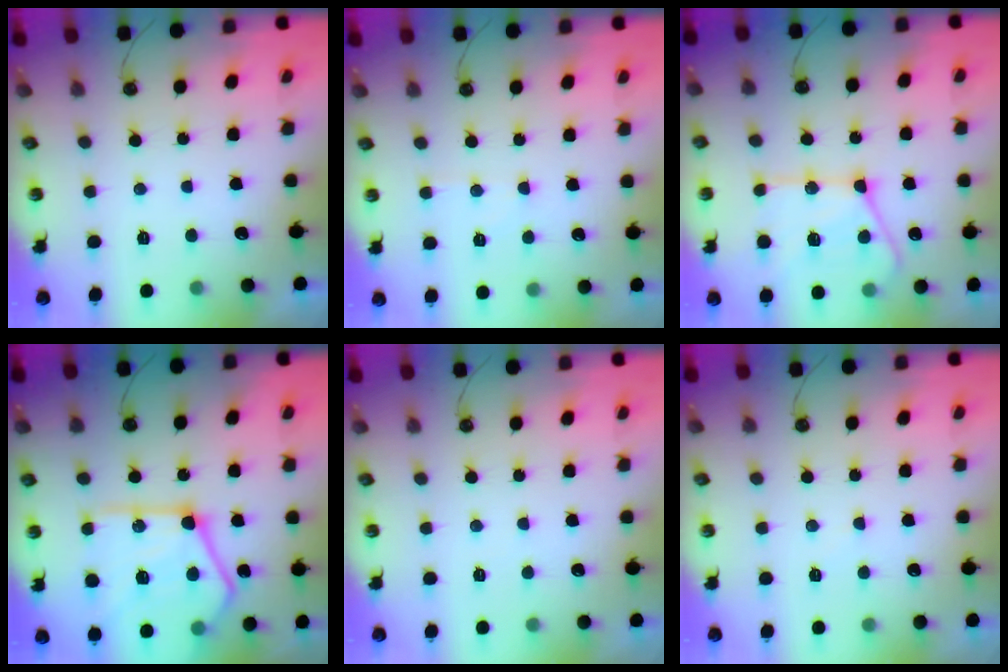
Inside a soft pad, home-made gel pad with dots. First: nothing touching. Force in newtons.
{"total": 4.7, "press": 4.6, "slide": 0.8}
{"total": 19.4, "press": 19.2, "slide": 2.1}
{"total": 26.6, "press": 26.4, "slide": 3.2}
{"total": 1.4, "press": 1.3, "slide": 0.3}
{"total": 3.9, "press": 3.9, "slide": 0.5}